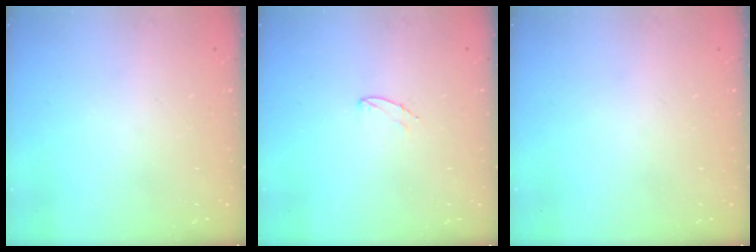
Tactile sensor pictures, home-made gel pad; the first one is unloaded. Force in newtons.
{"total": 5.0, "press": 5.0, "slide": 0.4}
{"total": 0.0}